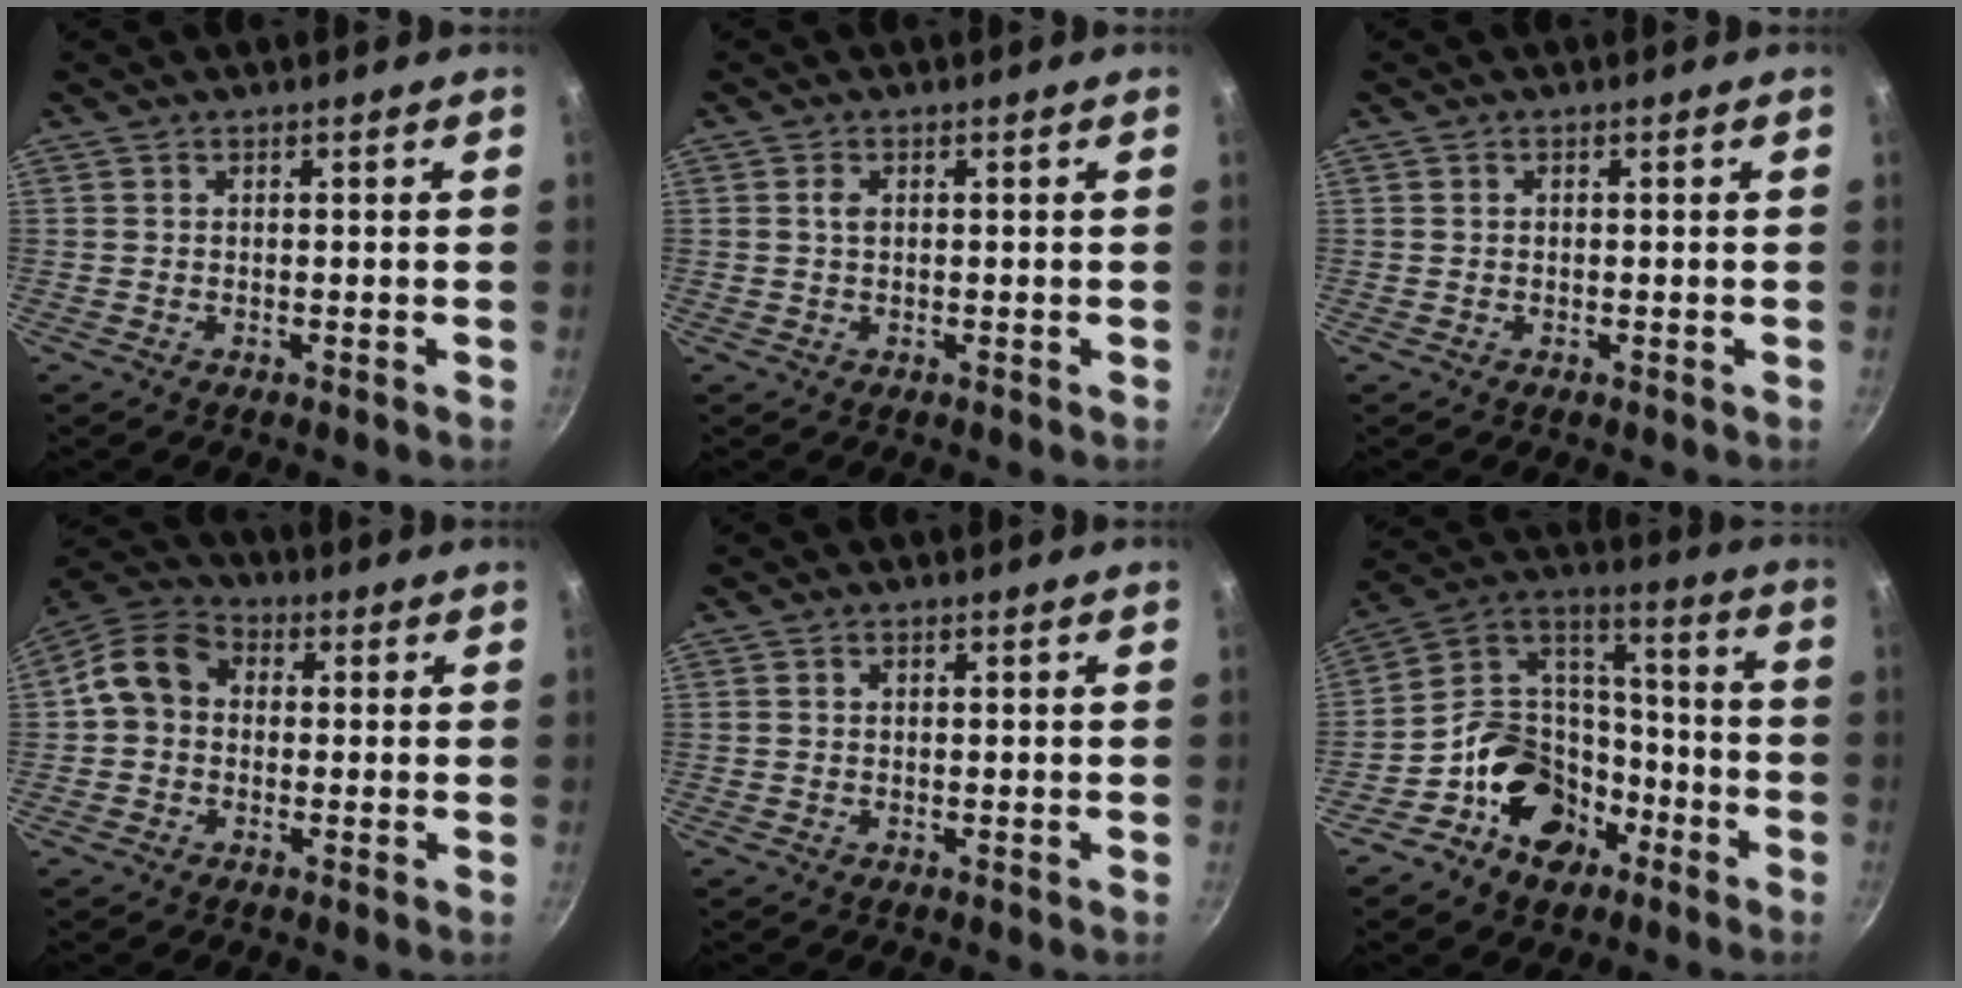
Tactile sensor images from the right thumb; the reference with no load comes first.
{"total": 1.6, "force": [0.3, 1.1, 1.2], "torque": [-0.019, 0.001, 0.004]}
{"total": 0.5, "force": [0.1, 0.5, 0.2], "torque": [-0.002, 0.003, 0.001]}
{"total": 9.2, "force": [0.4, 7.5, 5.3], "torque": [-0.074, 0.026, -0.016]}
{"total": 0.8, "force": [0.2, 0.6, 0.5], "torque": [-0.007, 0.005, 0.003]}
{"total": 17.8, "force": [-8.2, 13.1, 8.9], "torque": [-0.120, 0.078, -0.149]}